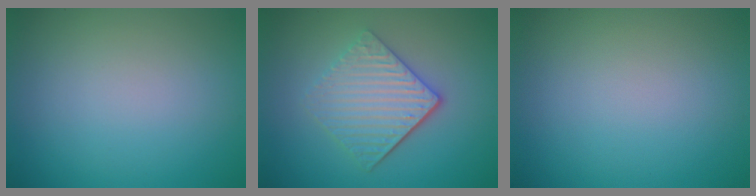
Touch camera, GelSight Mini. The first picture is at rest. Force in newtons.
{"total": 4.7, "press": 3.6, "slide": 3.0}
{"total": 0.0}